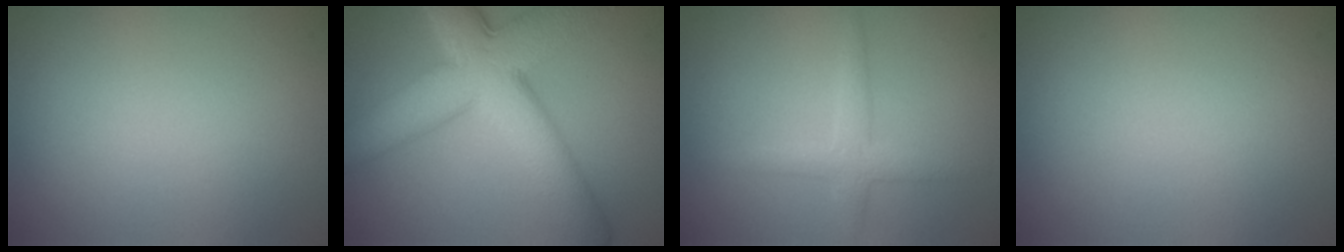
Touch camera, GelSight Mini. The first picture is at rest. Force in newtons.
{"total": 10.0, "press": 10.0, "slide": 0.3}
{"total": 2.3, "press": 2.3, "slide": 0.1}
{"total": 0.0}